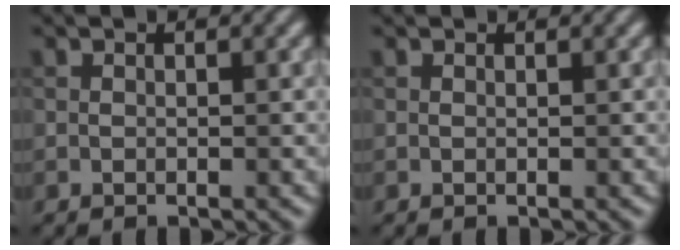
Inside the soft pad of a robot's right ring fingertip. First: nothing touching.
{"total": 0.6, "force": [0.5, 0.1, 0.0], "torque": [-0.002, -0.002, 0.004]}